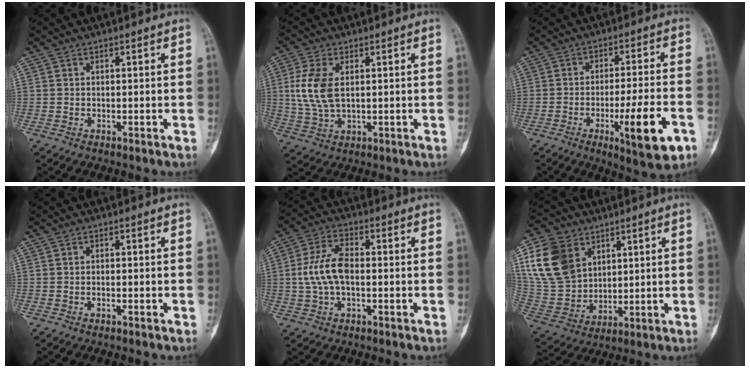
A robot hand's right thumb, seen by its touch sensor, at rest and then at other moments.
{"total": 8.6, "force": [1.4, 4.8, 7.0], "torque": [-0.160, -0.003, 0.035]}
{"total": 12.8, "force": [-4.9, 2.4, 11.6], "torque": [-0.179, 0.009, -0.072]}
{"total": 0.5, "force": [-0.3, 0.2, 0.4], "torque": [-0.007, 0.007, -0.005]}
{"total": 8.7, "force": [-0.3, 4.6, 7.4], "torque": [-0.154, 0.019, -0.010]}
{"total": 16.4, "force": [6.5, 12.2, 8.8], "torque": [-0.164, -0.016, 0.141]}